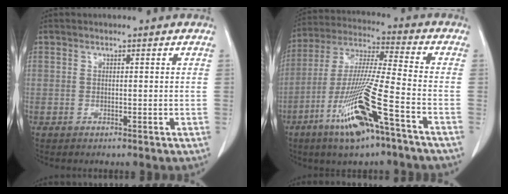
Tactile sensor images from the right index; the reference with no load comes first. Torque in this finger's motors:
{"motor_torque": [1.86, -0.28, 0.48, 0.21]}